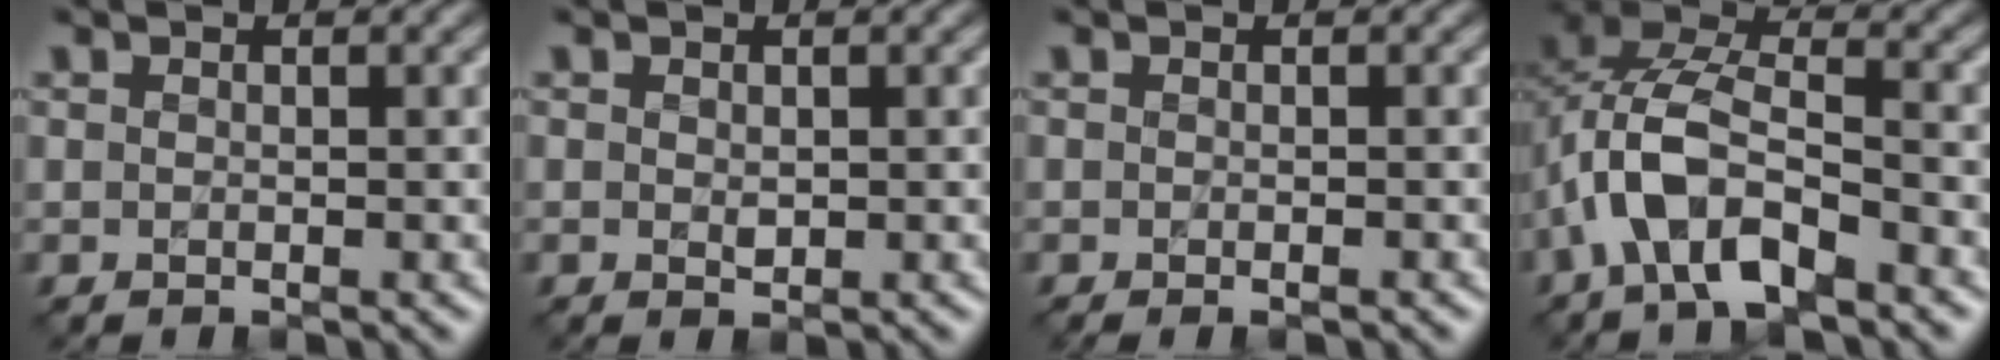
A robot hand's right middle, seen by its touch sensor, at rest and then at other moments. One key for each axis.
{"total": 0.8, "fx": 0.0, "fy": 0.5, "fz": 0.6, "tx": -0.010, "ty": -0.003, "tz": 0.002}
{"total": 0.9, "fx": -0.5, "fy": 0.0, "fz": 0.7, "tx": -0.012, "ty": -0.003, "tz": -0.007}
{"total": 7.6, "fx": -3.5, "fy": 3.6, "fz": 5.7, "tx": -0.112, "ty": 0.014, "tz": -0.073}